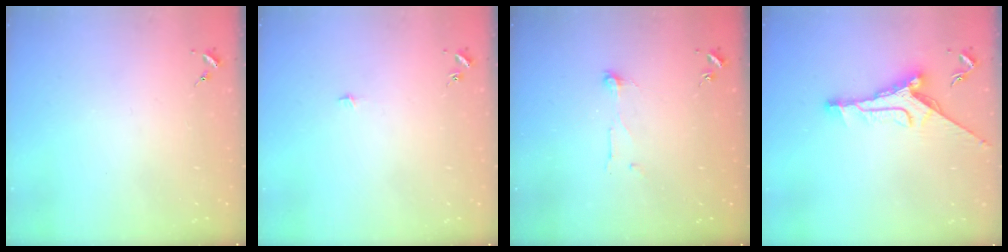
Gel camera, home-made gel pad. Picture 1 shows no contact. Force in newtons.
{"total": 2.6, "press": 2.6, "slide": 0.2}
{"total": 3.8, "press": 3.8, "slide": 0.3}
{"total": 11.1, "press": 11.1, "slide": 0.8}